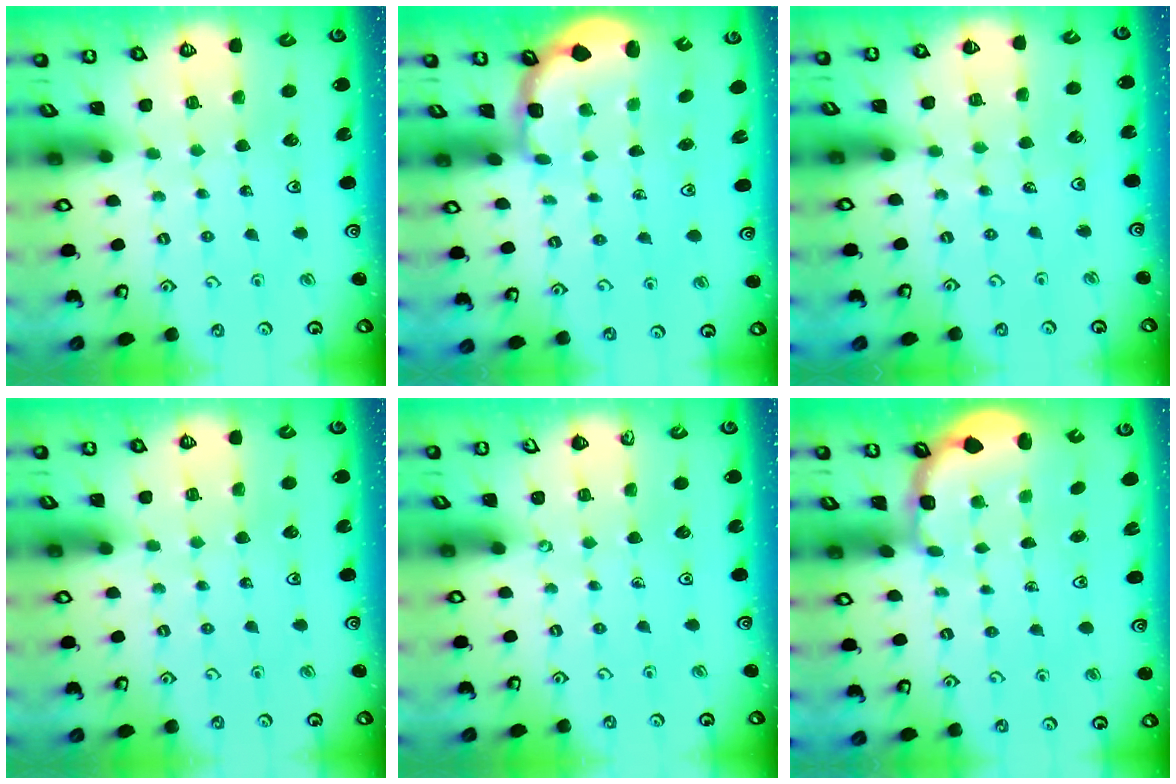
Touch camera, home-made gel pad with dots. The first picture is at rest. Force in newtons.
{"total": 2.5, "press": 2.1, "slide": 1.3}
{"total": 3.5, "press": 3.2, "slide": 1.4}
{"total": 0.0}
{"total": 0.0}
{"total": 2.7, "press": 2.1, "slide": 1.7}